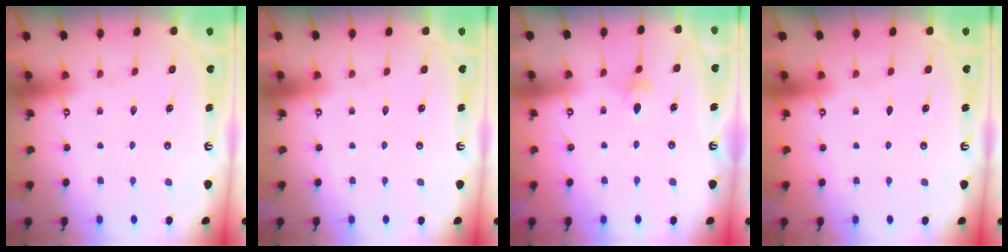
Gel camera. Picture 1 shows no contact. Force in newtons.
{"total": 0.0}
{"total": 4.0, "press": 3.9, "slide": 0.6}
{"total": 0.0}